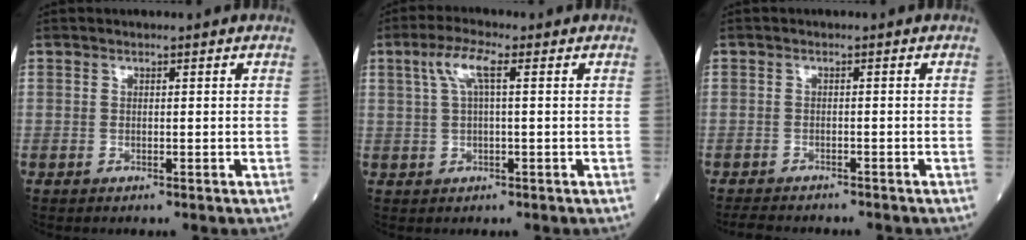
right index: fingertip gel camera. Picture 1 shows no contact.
{"total": 4.5, "force": [1.6, 0.7, 4.2], "torque": [-0.093, 0.020, 0.038]}
{"total": 4.3, "force": [-3.8, 1.3, 1.3], "torque": [-0.021, -0.007, -0.057]}